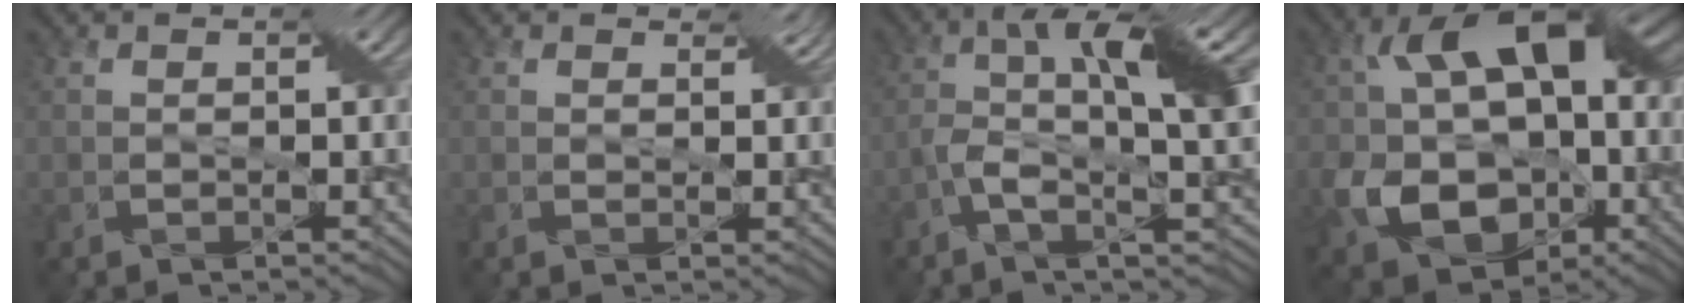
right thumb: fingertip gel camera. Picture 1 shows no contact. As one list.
[{"total": 1.9, "force": [1.3, 1.1, 0.9], "torque": [-0.018, -0.003, 0.023]}, {"total": 10.5, "force": [-0.8, 2.8, 10.1], "torque": [-0.180, 0.004, -0.023]}, {"total": 16.5, "force": [-2.0, 12.0, 11.1], "torque": [-0.209, -0.024, -0.032]}]